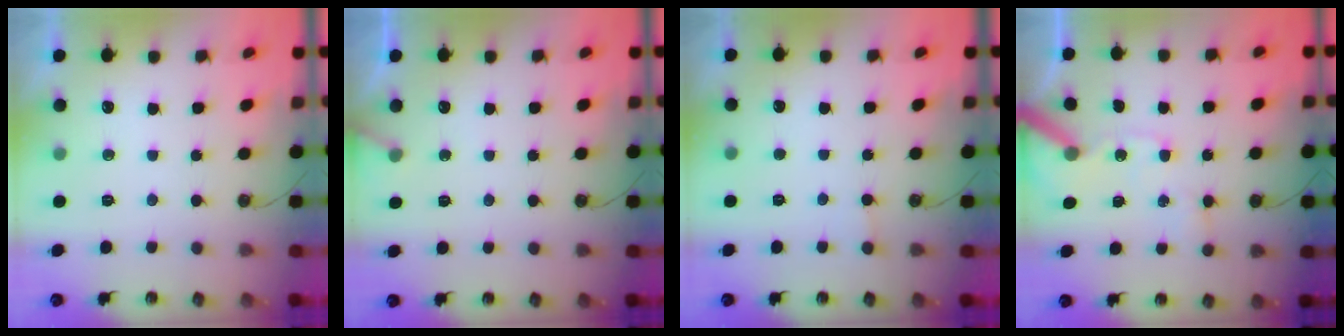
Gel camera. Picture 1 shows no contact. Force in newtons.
{"total": 5.5, "press": 5.5, "slide": 0.3}
{"total": 1.7, "press": 1.7, "slide": 0.3}
{"total": 10.5, "press": 10.3, "slide": 1.5}